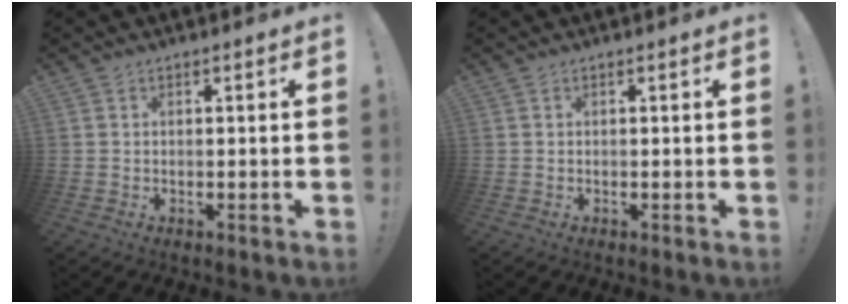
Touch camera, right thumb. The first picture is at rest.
{"total": 0.0}